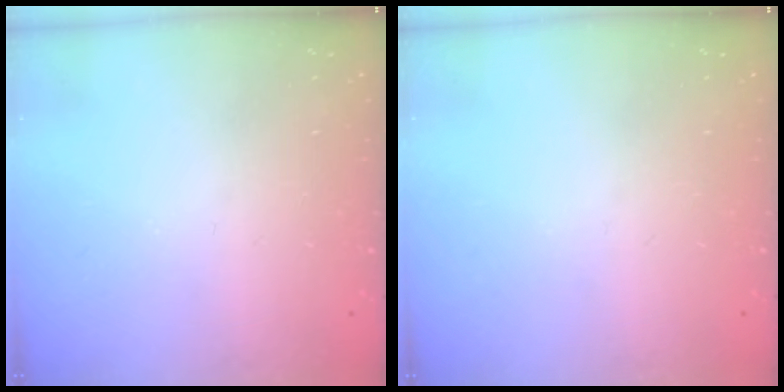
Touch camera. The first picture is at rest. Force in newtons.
{"total": 0.0}